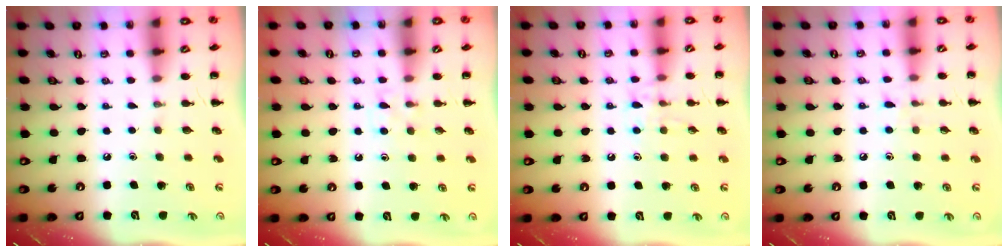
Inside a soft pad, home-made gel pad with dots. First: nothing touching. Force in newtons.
{"total": 5.8, "press": 5.6, "slide": 1.6}
{"total": 8.0, "press": 7.9, "slide": 1.3}
{"total": 5.9, "press": 5.4, "slide": 2.3}